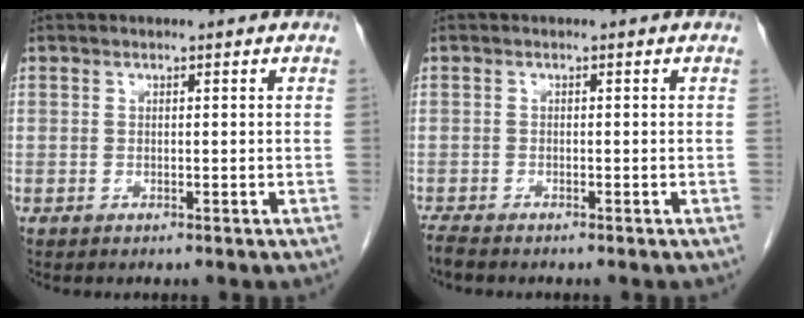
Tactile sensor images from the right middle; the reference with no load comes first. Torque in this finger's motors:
{"motor_torque": [0.06, -0.04, -0.03, 0.00]}